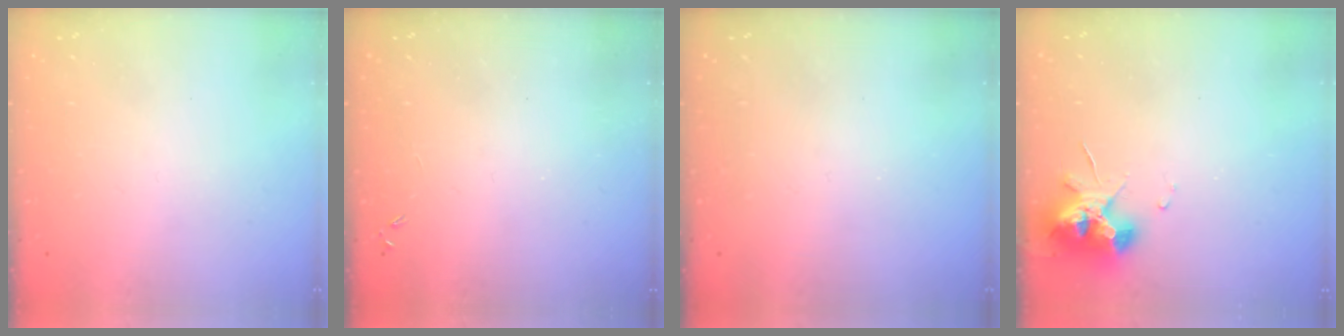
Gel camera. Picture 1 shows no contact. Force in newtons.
{"total": 0.0}
{"total": 0.0}
{"total": 10.9, "press": 10.8, "slide": 1.6}